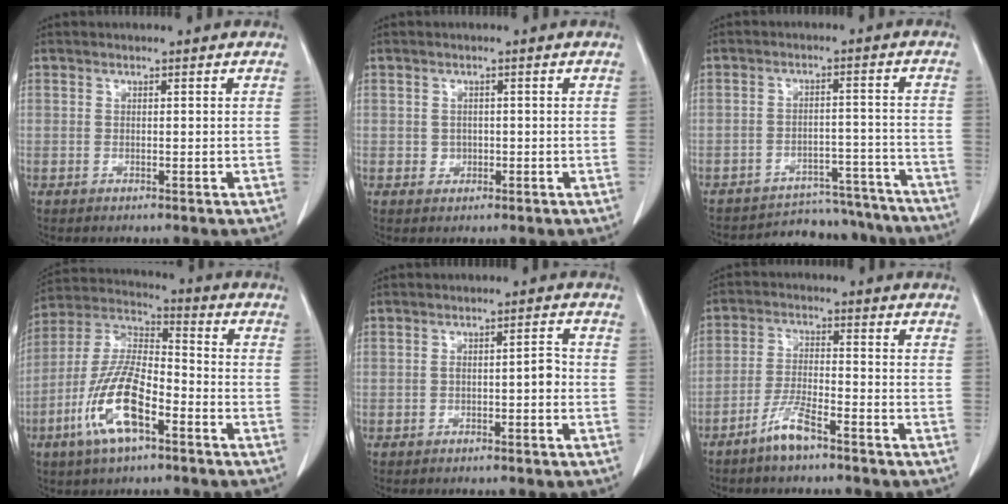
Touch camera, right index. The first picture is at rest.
{"total": 1.9, "force": [-0.3, 1.9, 0.4], "torque": [-0.002, 0.005, -0.002]}
{"total": 16.1, "force": [-15.4, 4.5, 2.0], "torque": [-0.020, 0.028, -0.189]}
{"total": 13.6, "force": [-5.9, 4.3, 11.5], "torque": [-0.242, 0.001, -0.113]}
{"total": 2.3, "force": [-0.7, 0.6, 2.1], "torque": [-0.026, 0.008, -0.010]}
{"total": 5.5, "force": [-4.1, 0.7, 3.5], "torque": [-0.077, -0.005, -0.081]}